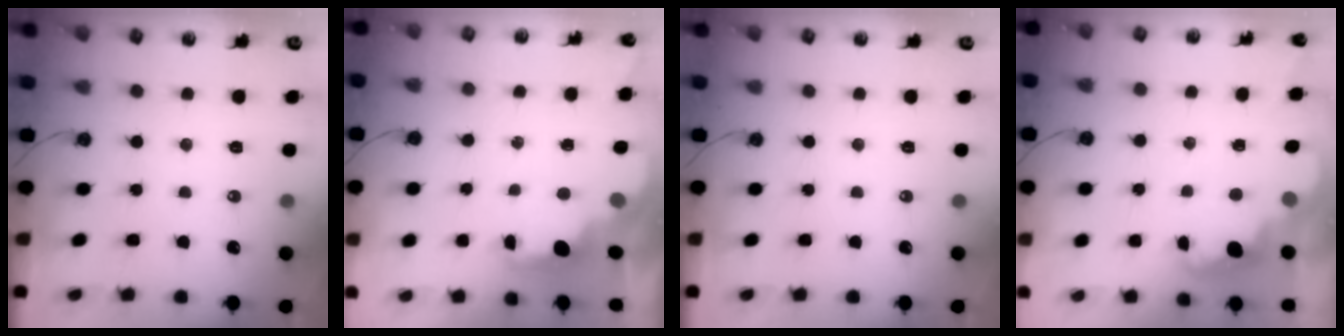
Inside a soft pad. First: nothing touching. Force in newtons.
{"total": 2.2, "press": 2.1, "slide": 0.8}
{"total": 0.0}
{"total": 2.4, "press": 2.3, "slide": 0.6}